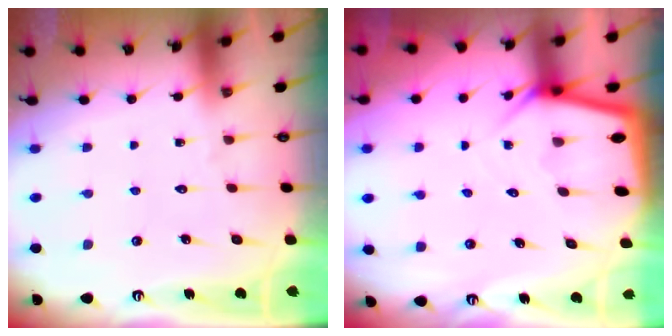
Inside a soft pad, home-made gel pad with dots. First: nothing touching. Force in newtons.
{"total": 4.7, "press": 4.6, "slide": 0.4}